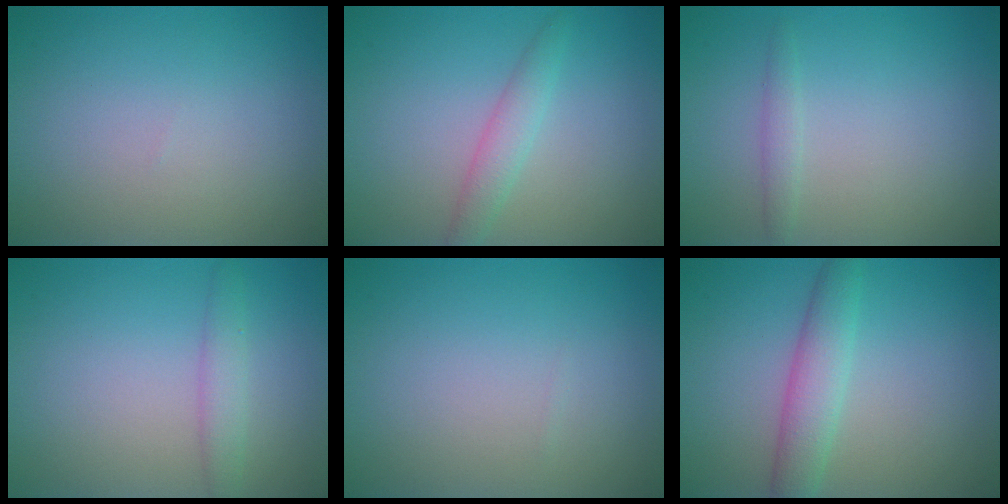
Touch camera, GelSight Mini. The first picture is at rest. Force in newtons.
{"total": 2.1, "press": 2.1, "slide": 0.1}
{"total": 1.1, "press": 1.0, "slide": 0.1}
{"total": 1.9, "press": 1.9, "slide": 0.1}
{"total": 0.0}
{"total": 3.4, "press": 3.4, "slide": 0.0}